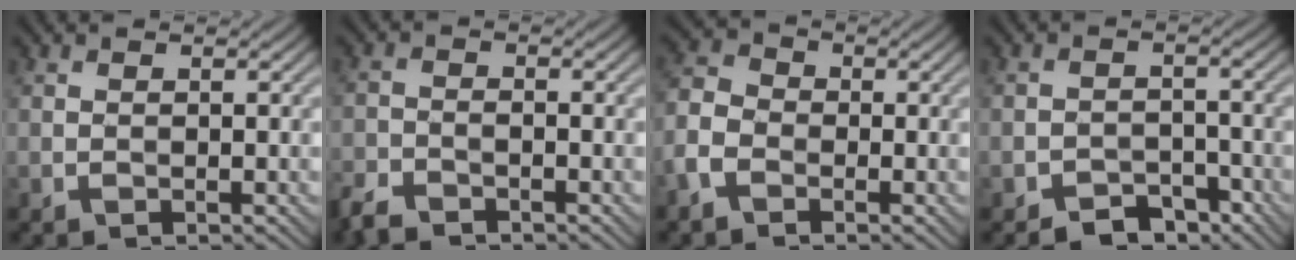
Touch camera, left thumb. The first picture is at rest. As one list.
[{"total": 3.7, "force": [-3.2, 1.2, 1.3], "torque": [-0.029, -0.009, -0.072]}, {"total": 4.7, "force": [-2.5, 3.2, 2.4], "torque": [-0.070, 0.004, -0.065]}, {"total": 4.6, "force": [-3.7, 2.2, 1.5], "torque": [-0.017, 0.005, -0.062]}]